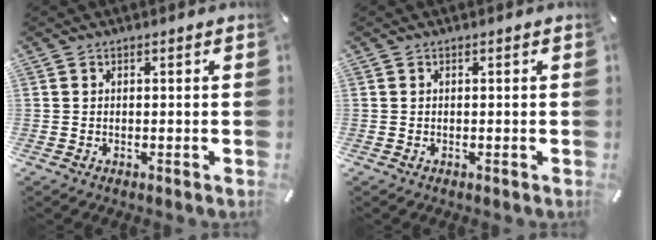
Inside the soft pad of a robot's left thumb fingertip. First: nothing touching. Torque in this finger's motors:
{"motor_torque": [0.00, 0.00, -0.06, -0.03, 0.00]}